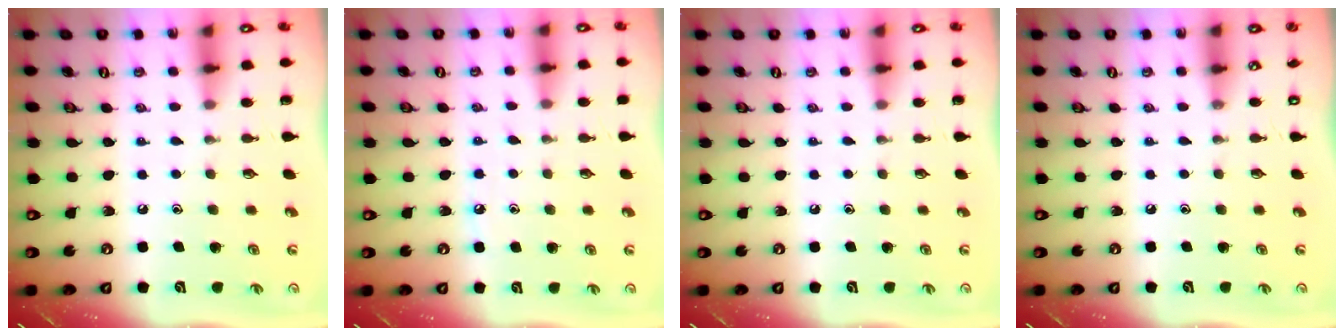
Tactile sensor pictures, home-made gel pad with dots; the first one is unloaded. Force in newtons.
{"total": 4.9, "press": 4.8, "slide": 0.6}
{"total": 0.0}
{"total": 0.0}